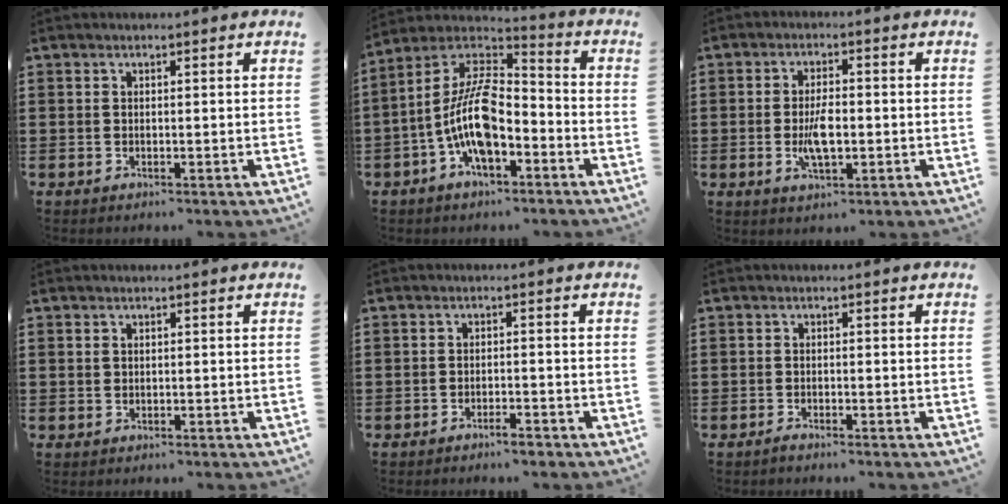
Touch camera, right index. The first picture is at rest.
{"total": 11.6, "force": [-4.1, 4.9, 9.7], "torque": [-0.235, -0.011, -0.087]}
{"total": 5.2, "force": [-0.9, 2.0, 4.7], "torque": [-0.095, -0.001, -0.019]}
{"total": 0.7, "force": [0.2, 0.6, 0.2], "torque": [-0.006, 0.003, 0.005]}
{"total": 1.9, "force": [-1.6, 0.1, 0.9], "torque": [-0.020, -0.003, -0.031]}
{"total": 0.9, "force": [-0.8, -0.1, 0.4], "torque": [-0.008, -0.006, -0.014]}